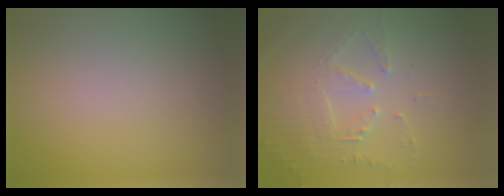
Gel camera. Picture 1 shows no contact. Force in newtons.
{"total": 4.2, "press": 3.6, "slide": 2.3}